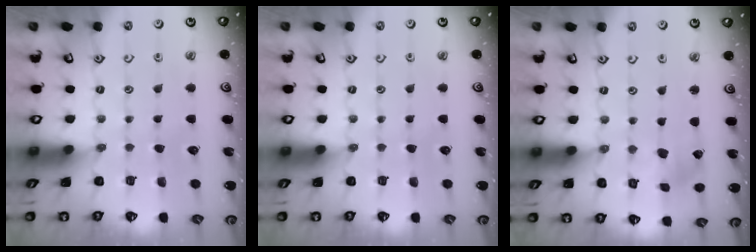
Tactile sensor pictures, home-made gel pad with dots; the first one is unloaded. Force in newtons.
{"total": 0.0}
{"total": 0.9, "press": 0.8, "slide": 0.2}